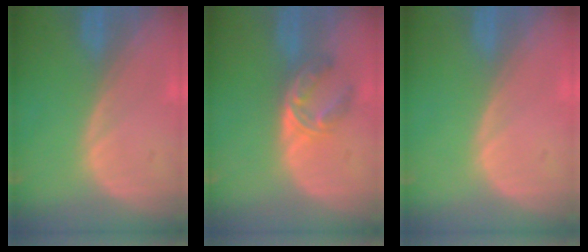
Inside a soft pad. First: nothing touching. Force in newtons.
{"total": 5.7, "press": 4.7, "slide": 3.3}
{"total": 0.0}